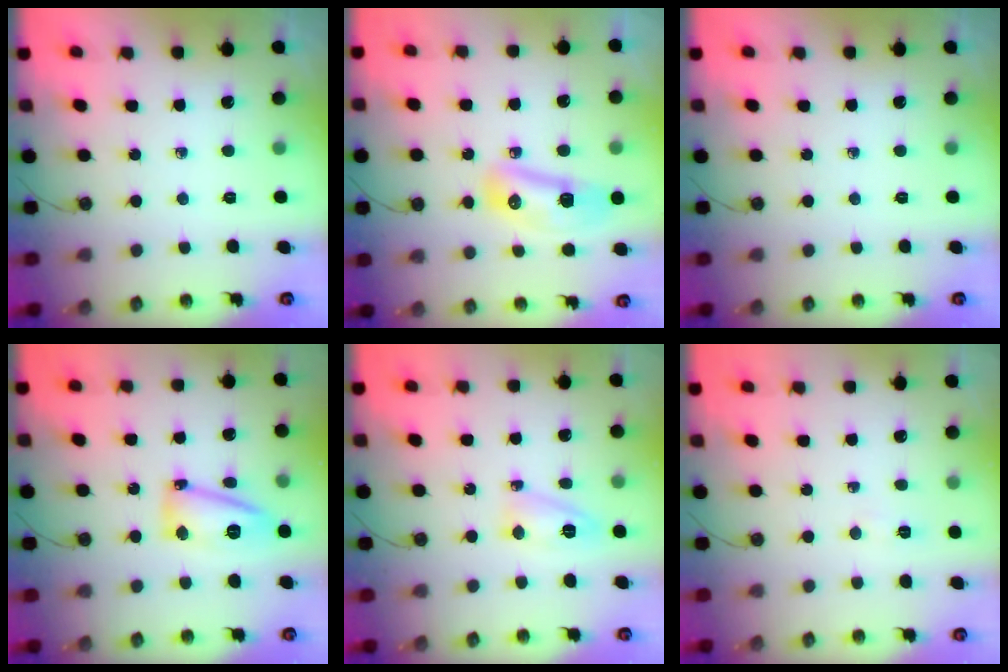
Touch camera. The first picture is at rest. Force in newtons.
{"total": 11.4, "press": 10.6, "slide": 4.2}
{"total": 0.0}
{"total": 12.2, "press": 12.1, "slide": 1.1}
{"total": 7.6, "press": 7.6, "slide": 0.7}
{"total": 2.4, "press": 2.3, "slide": 0.7}